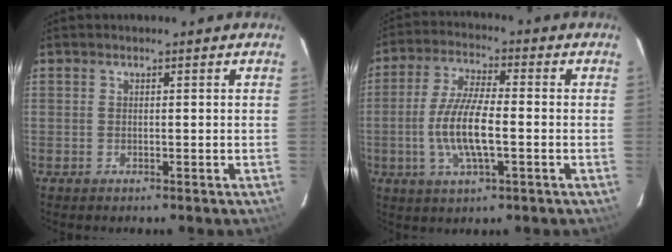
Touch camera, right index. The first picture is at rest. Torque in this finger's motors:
{"motor_torque": [1.50, -0.64, 0.91, 0.21]}